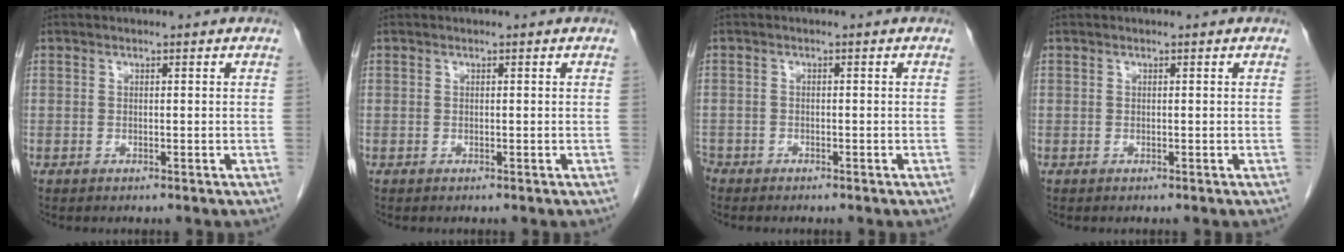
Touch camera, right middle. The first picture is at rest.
{"total": 0.0}
{"total": 2.1, "force": [-1.8, 1.0, 0.3], "torque": [-0.014, -0.001, -0.034]}
{"total": 0.0}